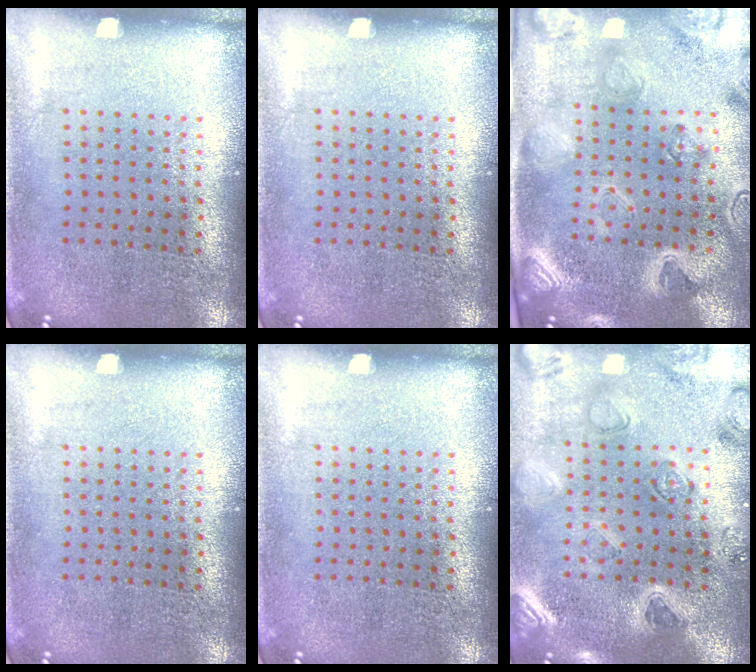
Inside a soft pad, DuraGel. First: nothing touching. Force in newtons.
{"total": 0.0}
{"total": 3.1, "press": 3.1, "slide": 0.3}
{"total": 0.0}
{"total": 0.0}
{"total": 2.1, "press": 2.1, "slide": 0.2}